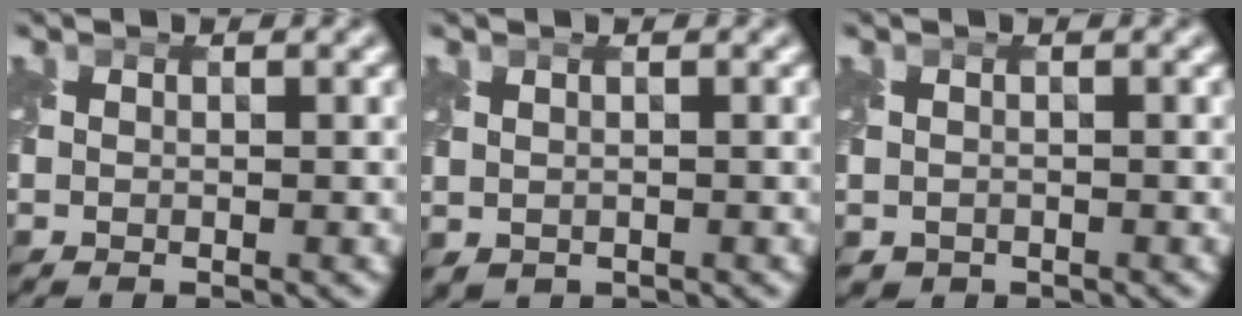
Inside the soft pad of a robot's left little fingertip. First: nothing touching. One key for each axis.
{"total": 0.8, "fx": 0.1, "fy": 0.6, "fz": 0.4, "tx": -0.012, "ty": -0.005, "tz": 0.009}
{"total": 0.9, "fx": -0.5, "fy": 0.7, "fz": 0.2, "tx": -0.004, "ty": -0.010, "tz": -0.008}